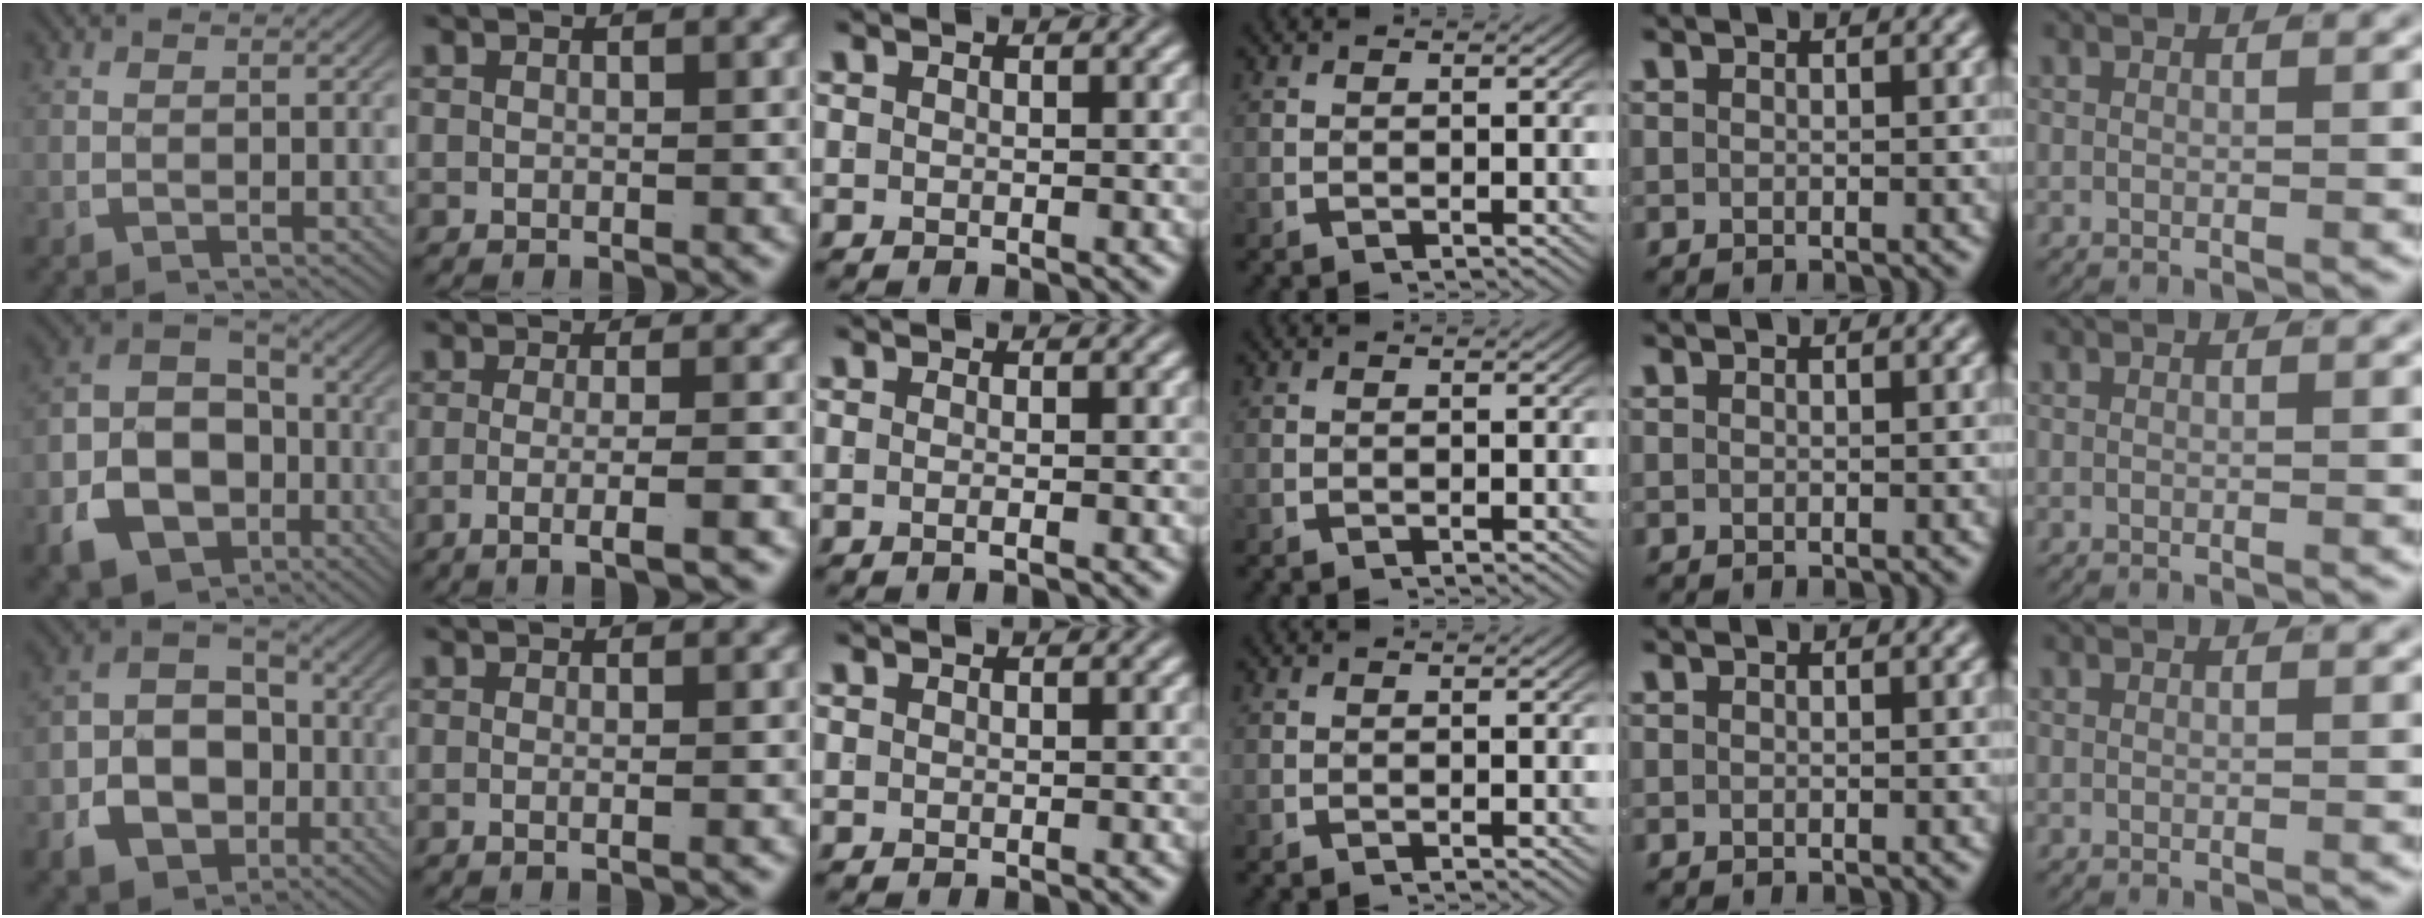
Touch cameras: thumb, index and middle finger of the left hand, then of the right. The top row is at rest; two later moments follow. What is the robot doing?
{"motion": "lift_and_place", "object": "shorts"}